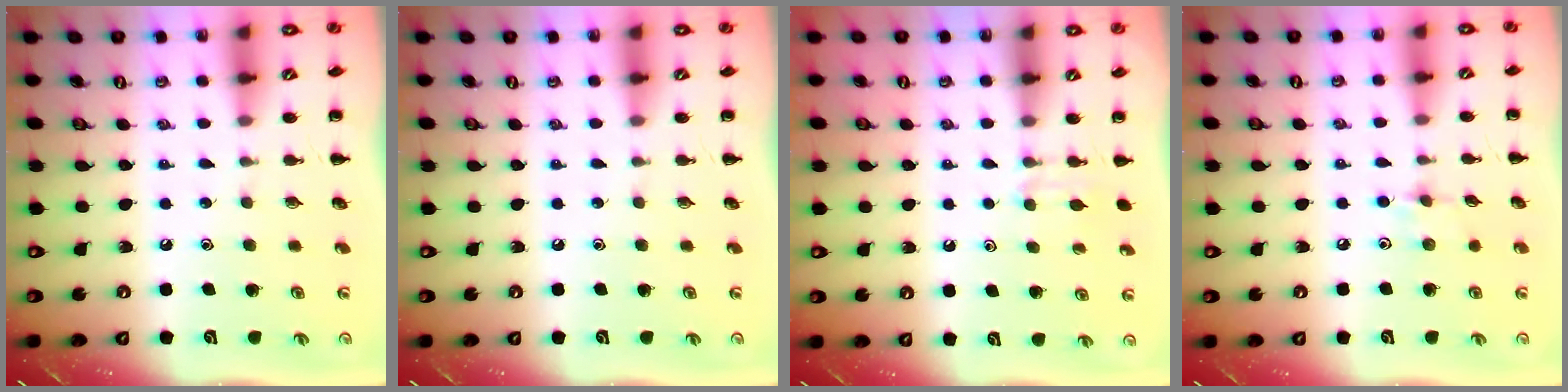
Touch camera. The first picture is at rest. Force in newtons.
{"total": 0.0}
{"total": 3.9, "press": 3.7, "slide": 1.5}
{"total": 5.9, "press": 5.7, "slide": 1.7}